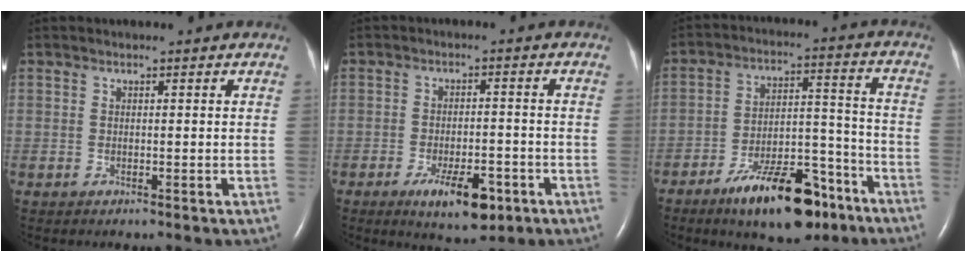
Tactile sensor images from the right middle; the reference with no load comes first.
{"total": 7.7, "force": [-4.1, 2.6, 6.0], "torque": [-0.101, -0.008, -0.058]}
{"total": 15.0, "force": [-10.1, 5.1, 9.9], "torque": [-0.152, 0.021, -0.159]}